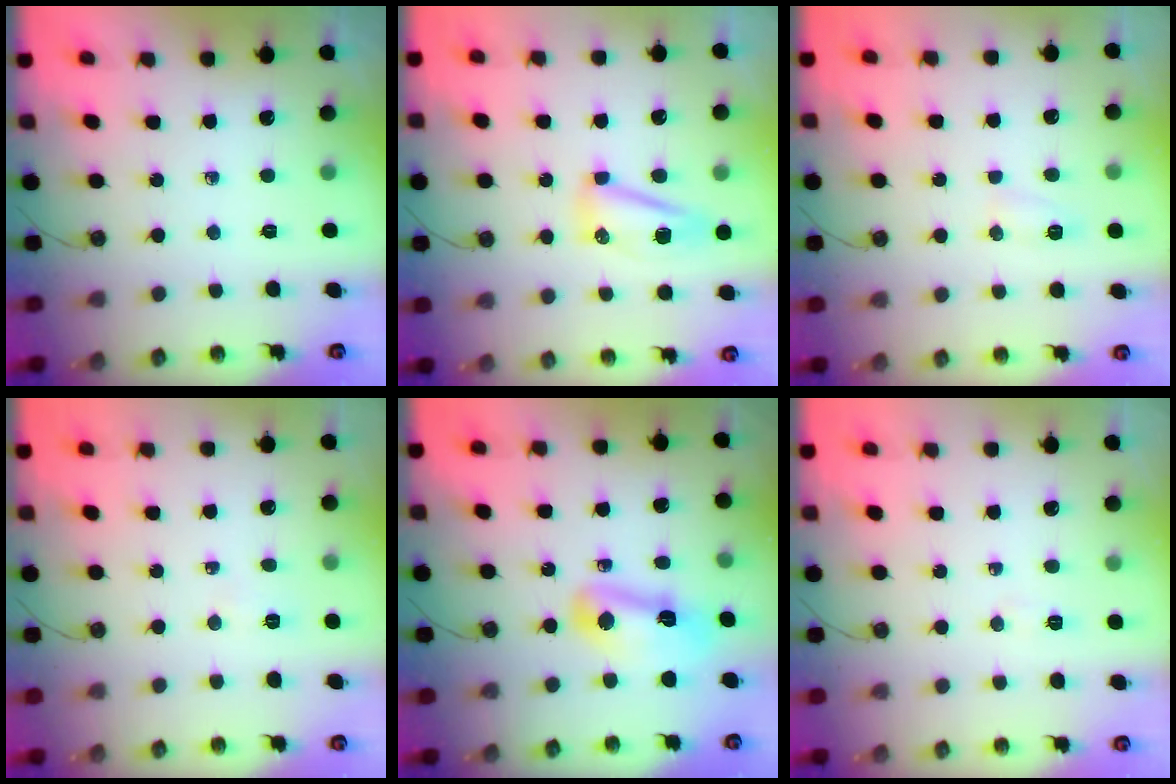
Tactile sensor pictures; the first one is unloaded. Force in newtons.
{"total": 8.2, "press": 8.2, "slide": 0.8}
{"total": 11.0, "press": 5.2, "slide": 9.7}
{"total": 2.8, "press": 2.6, "slide": 0.9}
{"total": 11.4, "press": 9.9, "slide": 5.7}
{"total": 4.0, "press": 3.5, "slide": 2.1}